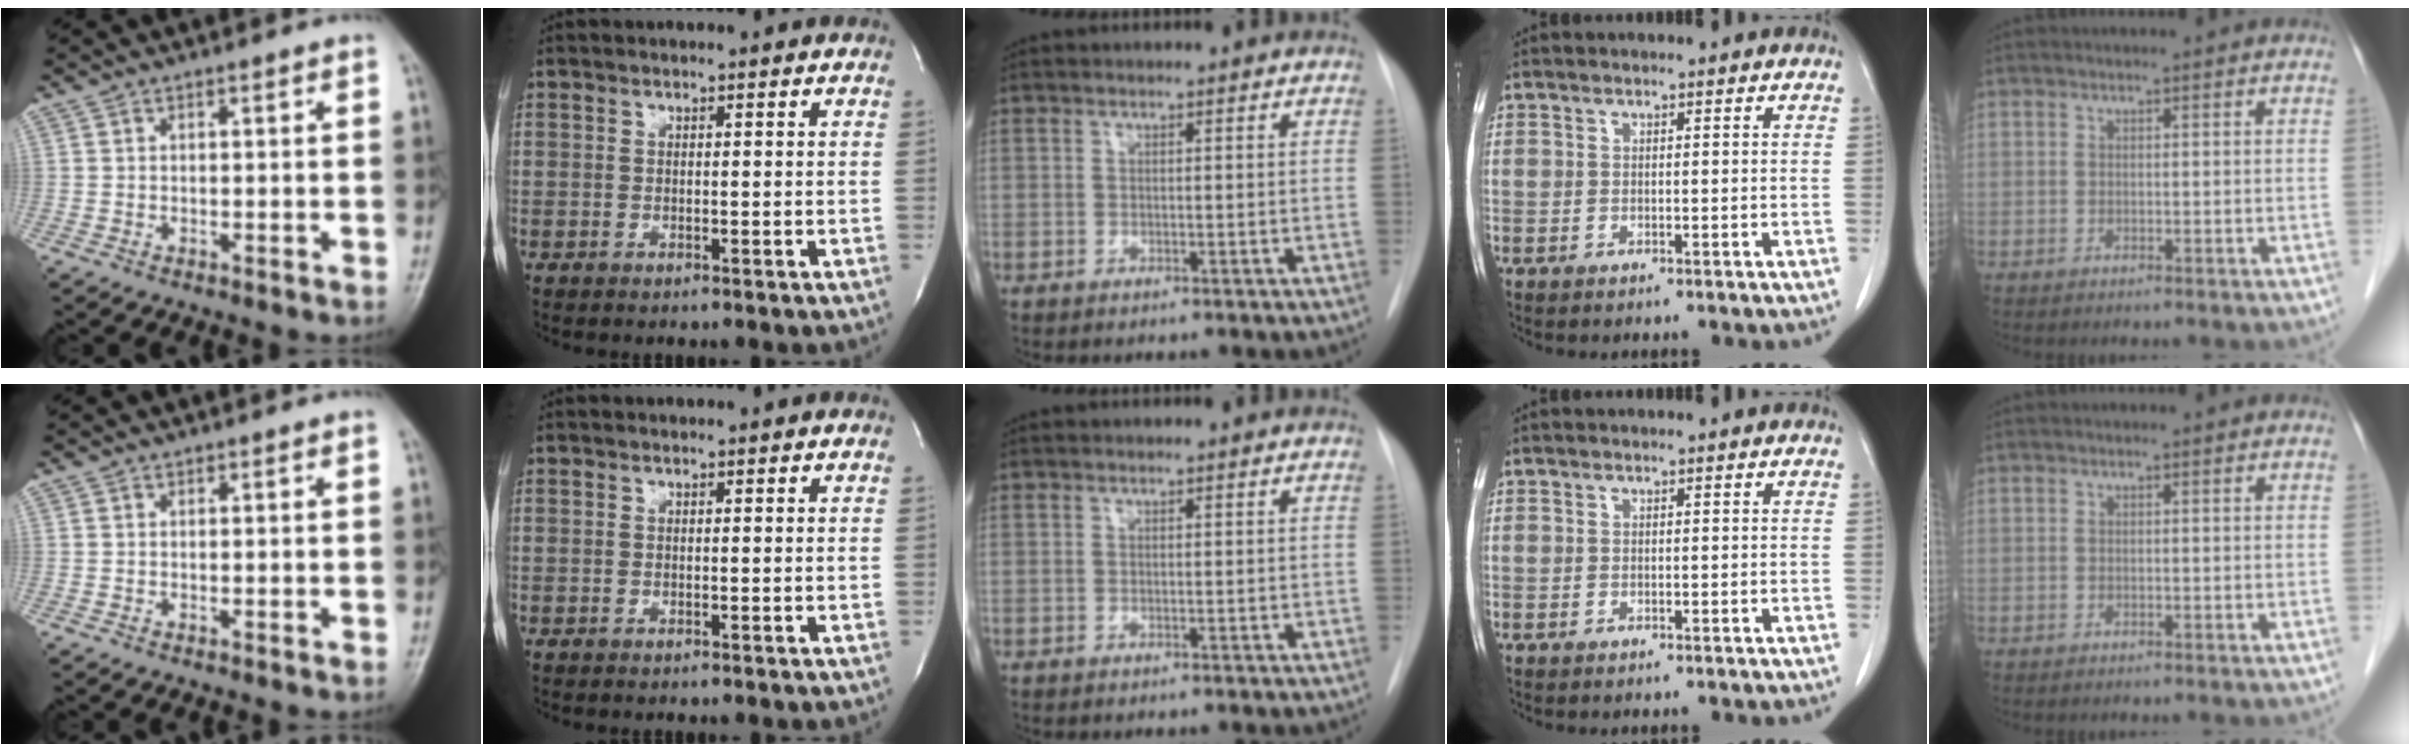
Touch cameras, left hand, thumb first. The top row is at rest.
{}